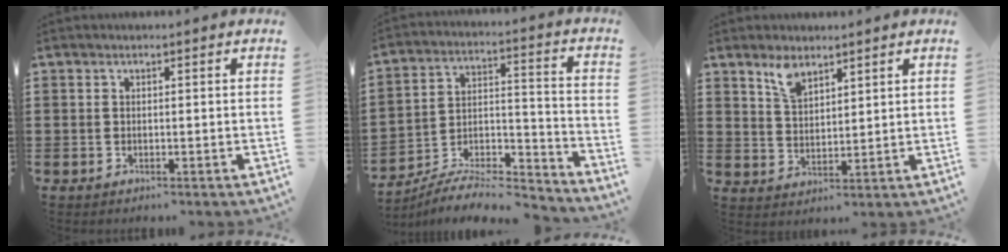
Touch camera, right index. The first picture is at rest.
{"total": 7.7, "force": [-7.1, 1.7, 2.2], "torque": [-0.029, 0.013, -0.138]}
{"total": 4.6, "force": [3.4, 1.9, 2.4], "torque": [-0.056, 0.004, 0.063]}